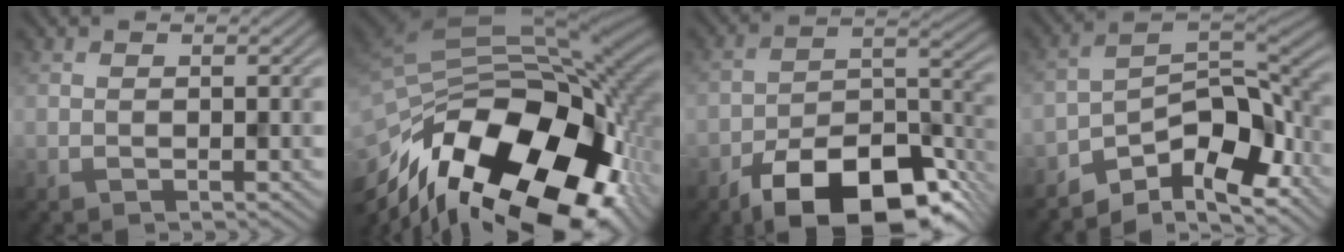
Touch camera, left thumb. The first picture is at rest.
{"total": 20.0, "force": [-10.8, 9.9, 13.6], "torque": [-0.273, -0.034, -0.154]}
{"total": 15.8, "force": [-10.9, 6.6, 9.4], "torque": [-0.151, -0.011, -0.185]}
{"total": 10.6, "force": [-7.4, 4.2, 6.3], "torque": [-0.083, 0.001, -0.148]}